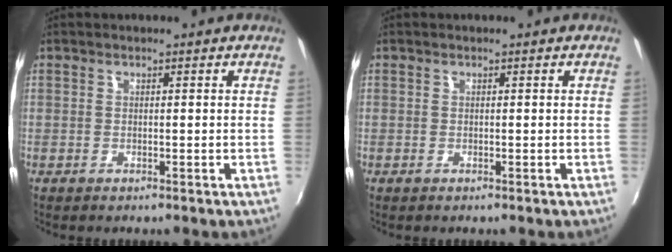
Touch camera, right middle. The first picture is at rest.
{"total": 0.0}